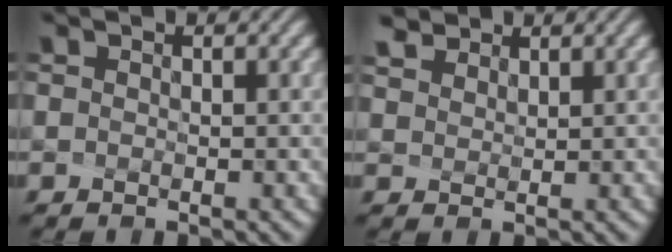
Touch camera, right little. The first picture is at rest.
{"total": 2.3, "force": [2.1, 1.0, 0.5], "torque": [-0.042, -0.003, 0.059]}